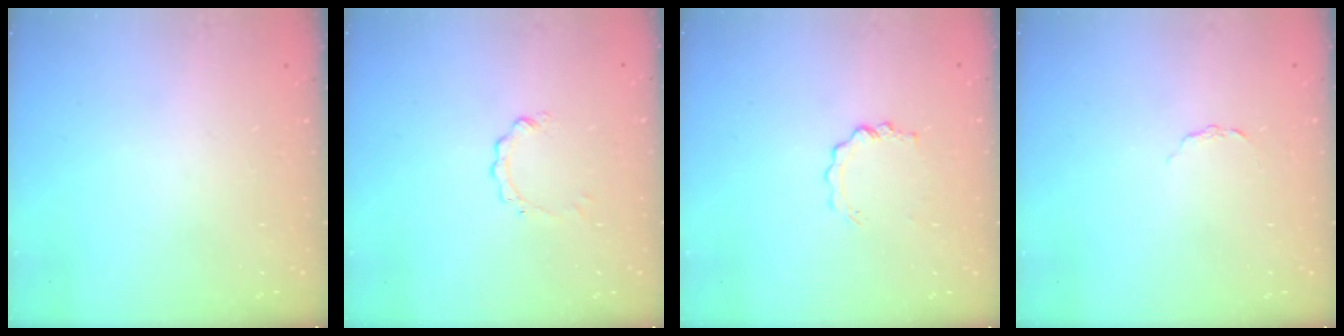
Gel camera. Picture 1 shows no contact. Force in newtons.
{"total": 0.8, "press": 0.8, "slide": 0.1}
{"total": 3.0, "press": 3.0, "slide": 0.3}
{"total": 2.0, "press": 2.0, "slide": 0.3}